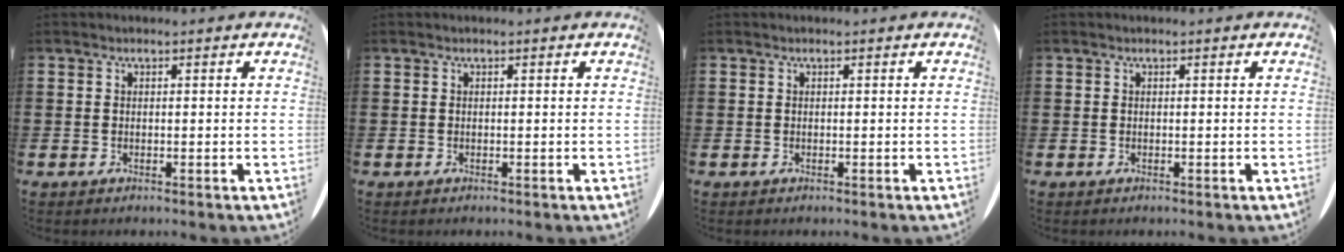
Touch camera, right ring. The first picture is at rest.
{"total": 0.0}
{"total": 0.0}
{"total": 0.0}